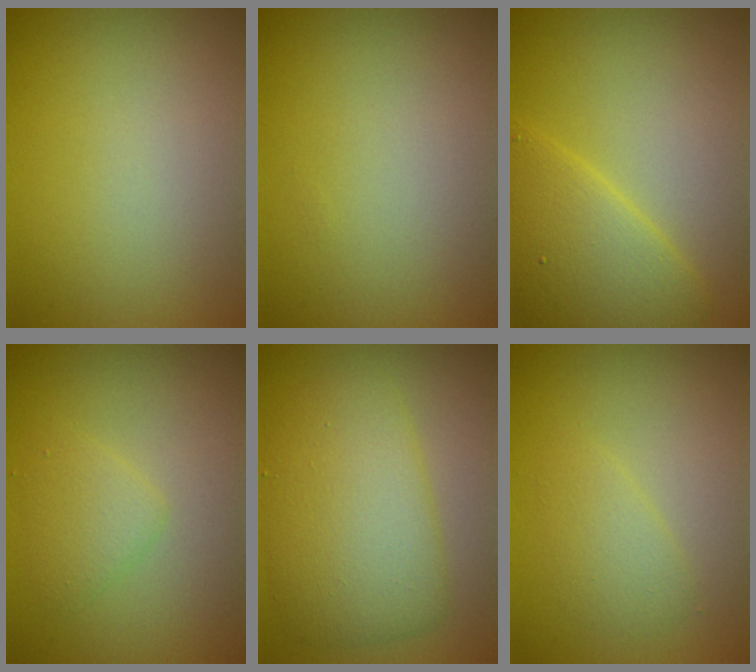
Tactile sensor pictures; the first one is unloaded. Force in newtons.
{"total": 0.0}
{"total": 4.7, "press": 4.7, "slide": 0.2}
{"total": 1.8, "press": 1.8, "slide": 0.1}
{"total": 6.0, "press": 6.0, "slide": 0.1}
{"total": 1.8, "press": 1.8, "slide": 0.2}